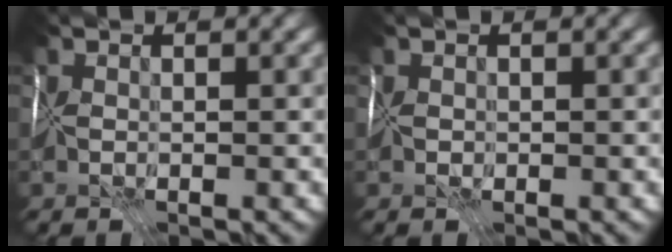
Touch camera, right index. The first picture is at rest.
{"total": 0.6, "force": [-0.1, 0.5, 0.3], "torque": [-0.004, -0.003, 0.001]}